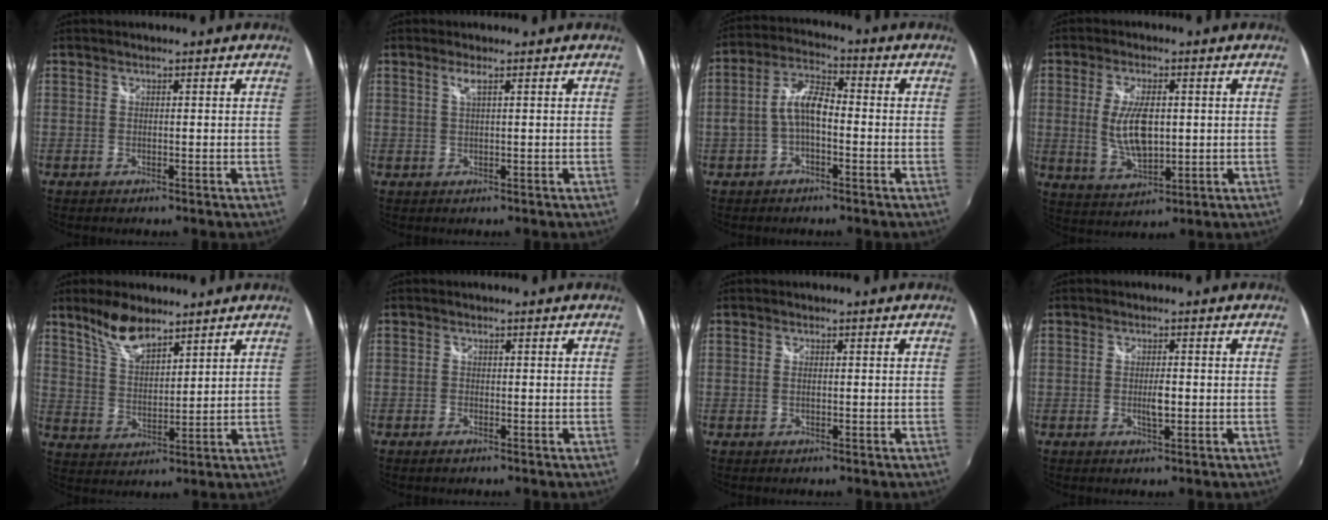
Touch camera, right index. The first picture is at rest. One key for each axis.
{"total": 1.4, "fx": 0.7, "fy": -0.3, "fz": 1.2, "tx": -0.022, "ty": 0.000, "tz": 0.013}
{"total": 7.1, "fx": -1.7, "fy": 3.0, "fz": 6.2, "tx": -0.130, "ty": 0.018, "tz": -0.031}
{"total": 9.3, "fx": 0.5, "fy": 4.2, "fz": 8.2, "tx": -0.156, "ty": -0.006, "tz": 0.016}
{"total": 8.5, "fx": 6.5, "fy": 3.0, "fz": 4.5, "tx": -0.085, "ty": 0.010, "tz": 0.131}
{"total": 1.0, "fx": -0.7, "fy": 0.6, "fz": 0.4, "tx": -0.008, "ty": -0.004, "tz": -0.015}
{"total": 1.0, "fx": 0.1, "fy": 0.4, "fz": 0.9, "tx": -0.018, "ty": -0.001, "tz": 0.000}
{"total": 2.9, "fx": -0.4, "fy": 1.0, "fz": 2.7, "tx": -0.045, "ty": -0.004, "tz": -0.006}